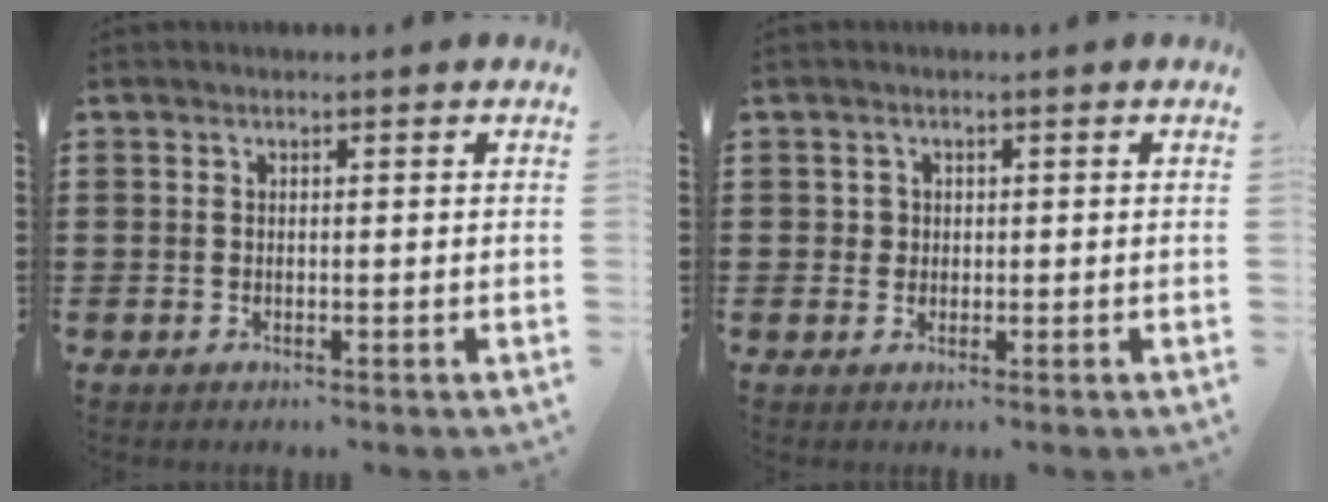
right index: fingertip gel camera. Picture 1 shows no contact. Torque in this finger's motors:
{"motor_torque": [0.19, 0.02, 0.01, 0.00]}